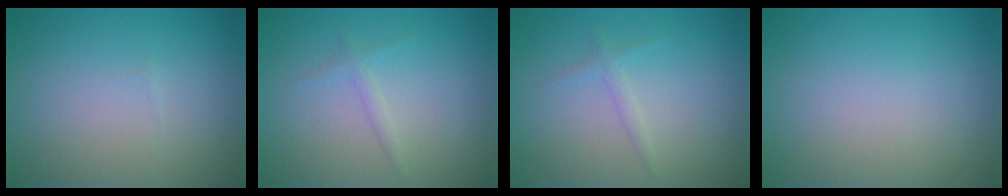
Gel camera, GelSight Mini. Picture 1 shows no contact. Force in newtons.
{"total": 1.0, "press": 1.0, "slide": 0.1}
{"total": 1.0, "press": 1.0, "slide": 0.1}
{"total": 0.0}